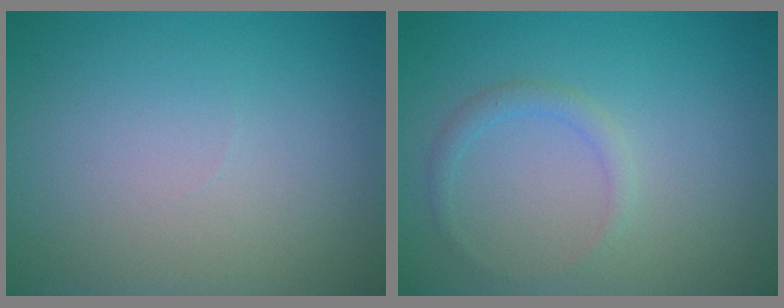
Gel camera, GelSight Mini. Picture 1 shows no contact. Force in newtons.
{"total": 1.2, "press": 1.2, "slide": 0.2}